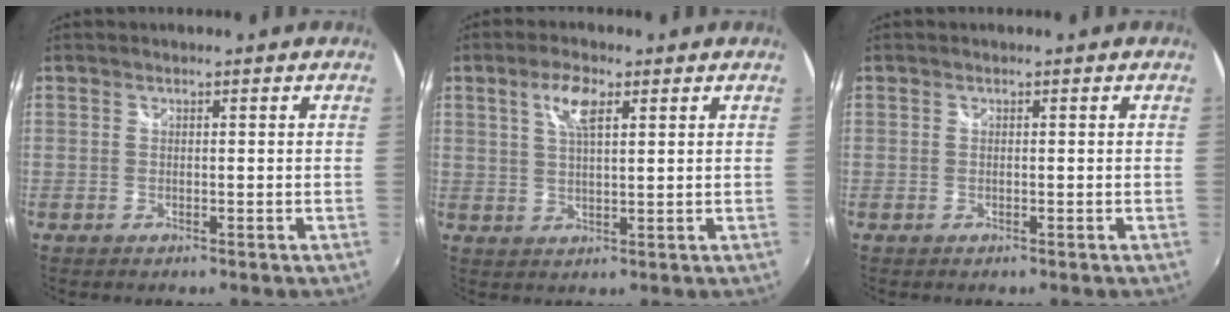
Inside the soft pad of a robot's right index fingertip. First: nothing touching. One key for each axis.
{"total": 5.3, "fx": 2.4, "fy": 1.8, "fz": 4.4, "tx": -0.081, "ty": 0.007, "tz": 0.045}
{"total": 0.0}